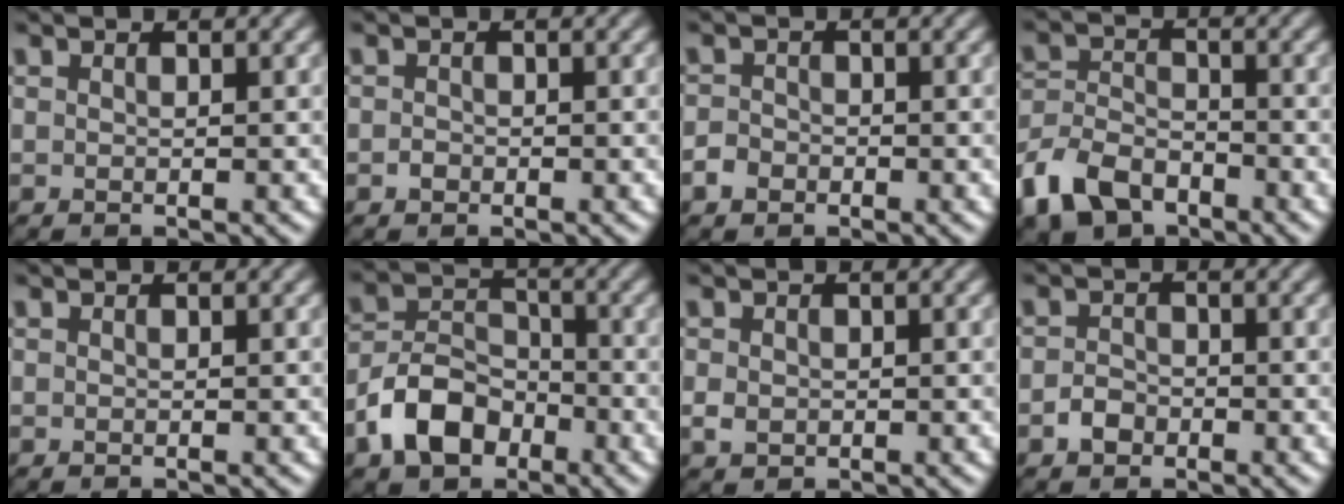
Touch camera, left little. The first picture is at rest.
{"total": 0.6, "force": [-0.4, 0.5, 0.1], "torque": [0.003, 0.002, -0.008]}
{"total": 1.8, "force": [-0.9, 1.4, 0.5], "torque": [0.004, 0.004, -0.020]}
{"total": 6.3, "force": [-4.4, 3.5, 2.8], "torque": [-0.065, 0.004, -0.098]}
{"total": 0.0}
{"total": 5.8, "force": [-3.3, 3.8, 2.9], "torque": [-0.054, 0.004, -0.071]}
{"total": 1.2, "force": [-0.2, 1.0, 0.6], "torque": [-0.011, -0.002, -0.004]}
{"total": 1.6, "force": [-1.0, 1.1, 0.5], "torque": [-0.005, 0.005, -0.021]}